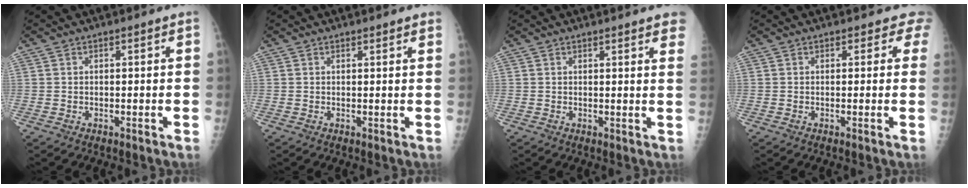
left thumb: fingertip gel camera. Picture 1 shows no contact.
{"total": 2.2, "force": [2.0, 0.4, 0.9], "torque": [-0.004, -0.002, 0.019]}
{"total": 6.6, "force": [5.2, 0.9, 3.9], "torque": [-0.034, -0.010, 0.045]}
{"total": 2.3, "force": [1.8, 1.4, -0.1], "torque": [0.027, -0.009, -0.002]}